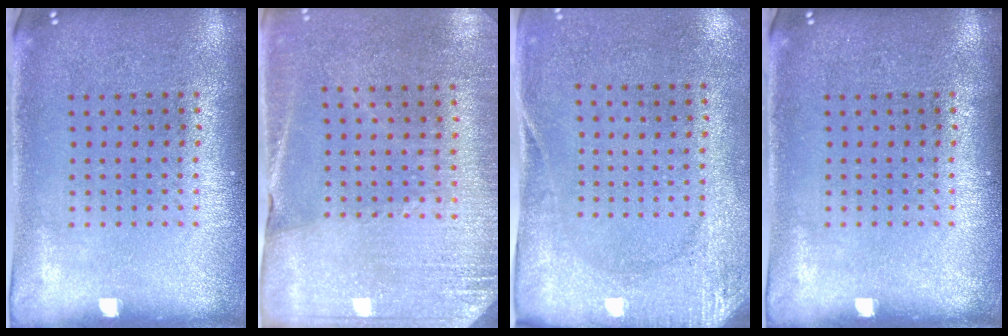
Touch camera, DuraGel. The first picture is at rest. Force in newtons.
{"total": 2.7, "press": 2.6, "slide": 0.7}
{"total": 2.7, "press": 2.1, "slide": 1.7}
{"total": 0.0}